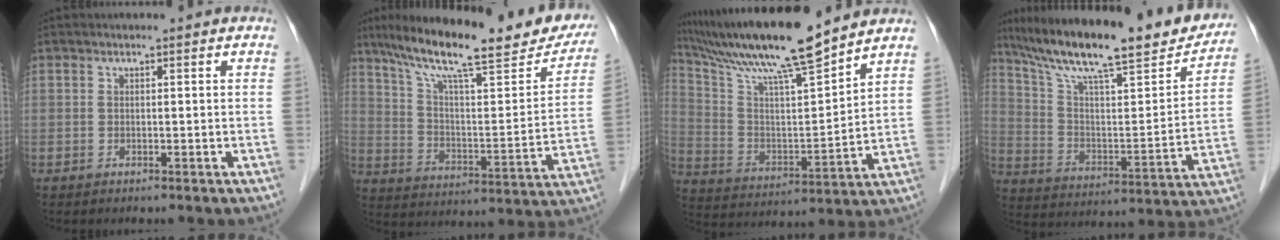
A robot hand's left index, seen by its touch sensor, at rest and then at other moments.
{"total": 27.1, "force": [21.3, 4.9, 16.0], "torque": [-0.252, 0.003, 0.302]}
{"total": 17.8, "force": [15.2, 0.1, 9.2], "torque": [-0.176, 0.007, 0.269]}
{"total": 26.4, "force": [21.5, 4.0, 14.8], "torque": [-0.246, -0.001, 0.320]}